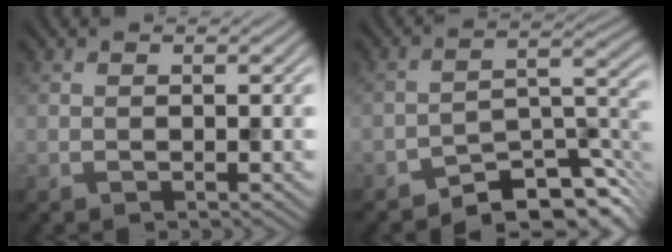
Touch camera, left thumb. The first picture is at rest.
{"total": 8.9, "force": [-7.4, 2.8, 4.1], "torque": [-0.041, 0.008, -0.139]}